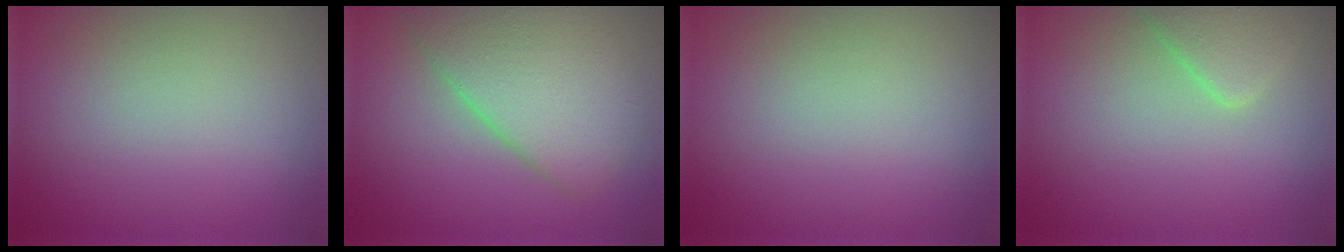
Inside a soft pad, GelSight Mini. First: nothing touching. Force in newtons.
{"total": 6.6, "press": 6.6, "slide": 0.1}
{"total": 0.0}
{"total": 2.3, "press": 2.3, "slide": 0.1}